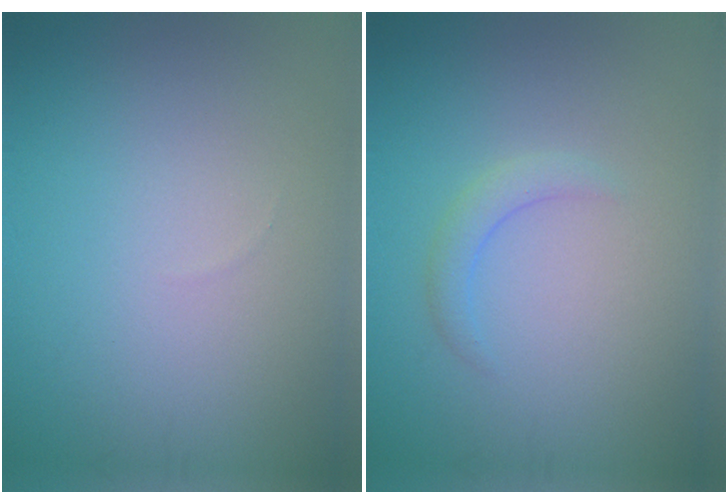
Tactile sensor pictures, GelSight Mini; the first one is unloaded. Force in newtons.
{"total": 1.5, "press": 1.5, "slide": 0.1}